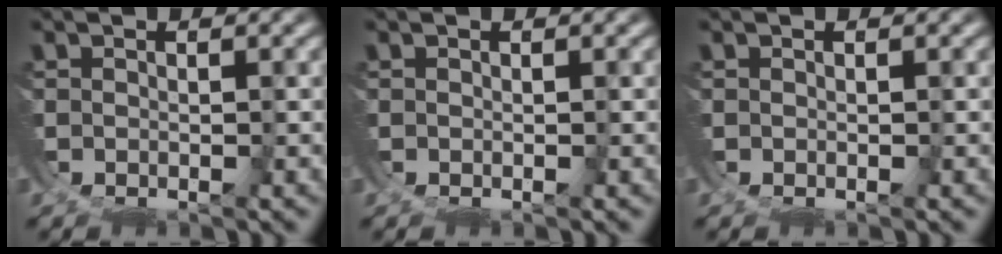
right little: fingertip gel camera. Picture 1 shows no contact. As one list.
[{"total": 0.0}, {"total": 0.0}]